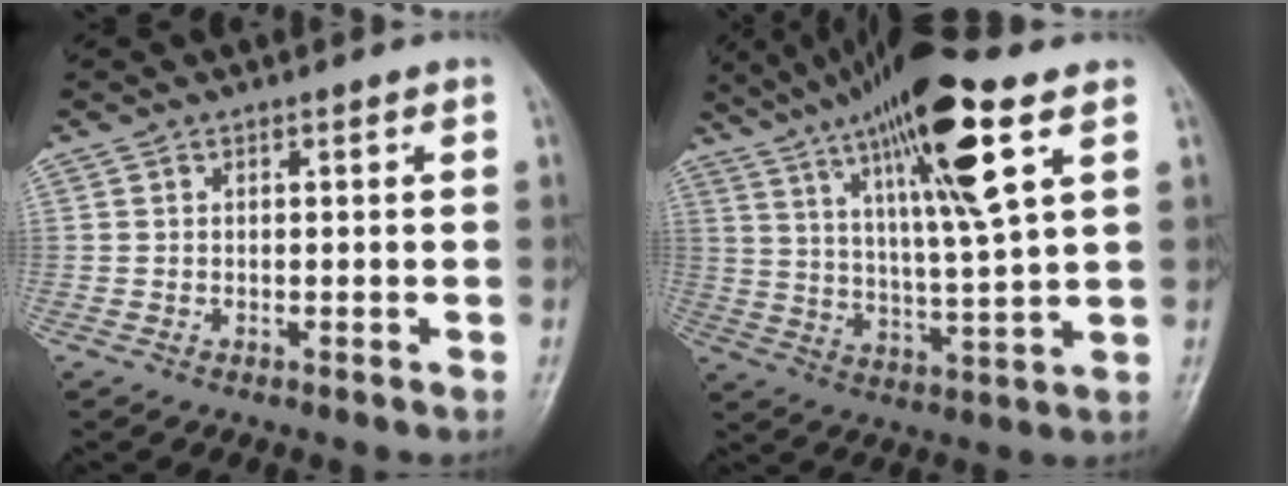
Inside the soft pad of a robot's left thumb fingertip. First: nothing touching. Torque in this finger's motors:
{"motor_torque": [1.21, 0.67, 2.24, -0.53, 0.52]}